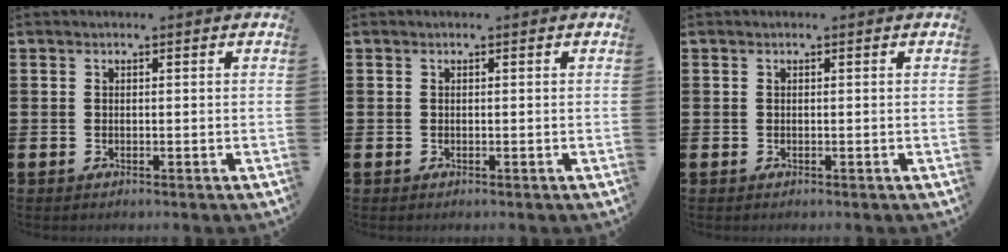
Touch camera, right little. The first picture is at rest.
{"total": 0.0}
{"total": 0.0}